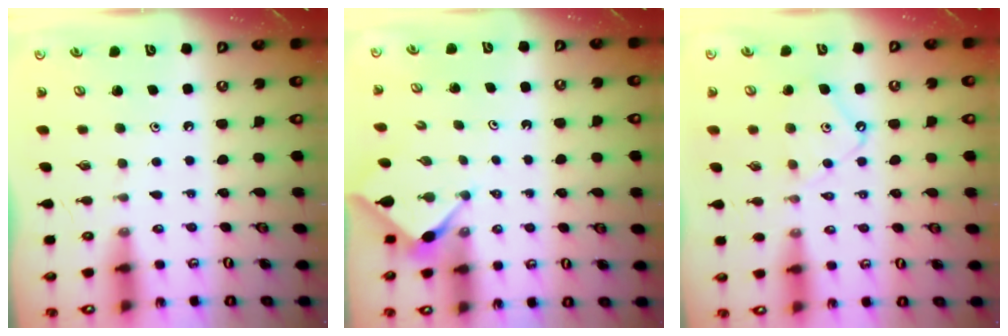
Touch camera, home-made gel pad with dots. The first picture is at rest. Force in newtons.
{"total": 2.8, "press": 2.8, "slide": 0.4}
{"total": 9.3, "press": 9.2, "slide": 0.9}